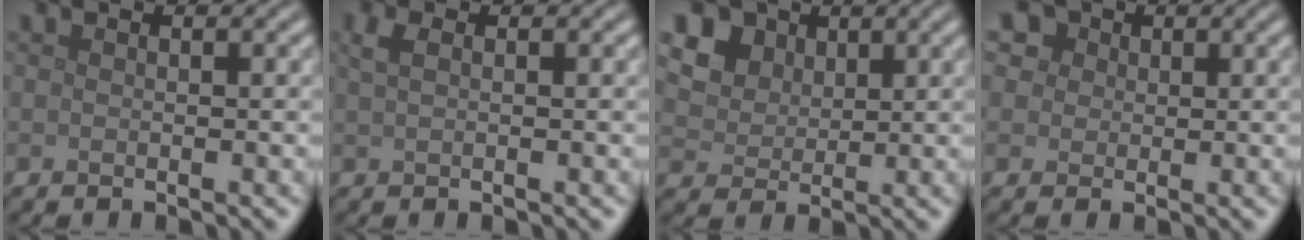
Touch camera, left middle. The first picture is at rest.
{"total": 1.4, "force": [0.6, 0.6, 1.1], "torque": [-0.026, 0.005, 0.012]}
{"total": 9.9, "force": [5.2, 7.3, 4.2], "torque": [-0.113, 0.030, 0.086]}
{"total": 6.5, "force": [3.3, 4.7, 2.8], "torque": [-0.063, 0.018, 0.035]}